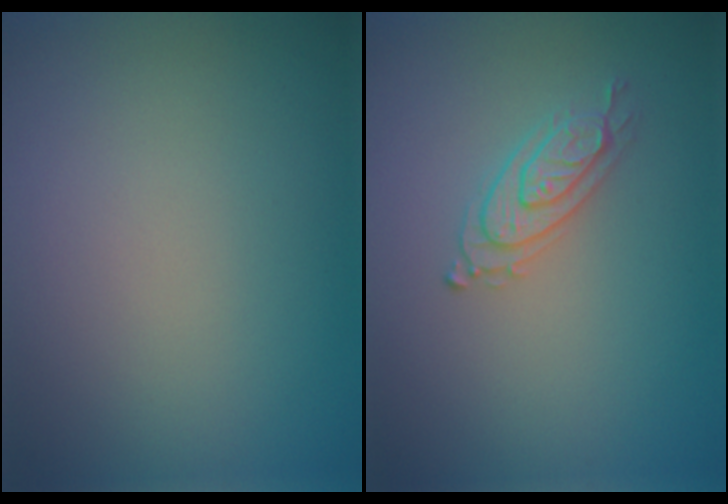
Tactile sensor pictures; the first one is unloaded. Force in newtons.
{"total": 2.1, "press": 2.1, "slide": 0.4}